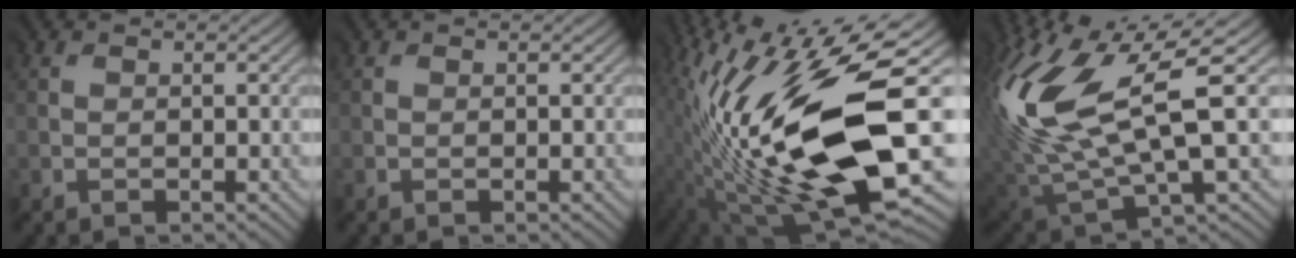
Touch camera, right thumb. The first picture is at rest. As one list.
[{"total": 0.0}, {"total": 18.9, "force": [-0.4, 6.6, 17.8], "torque": [-0.339, -0.011, -0.002]}, {"total": 14.5, "force": [3.6, 5.6, 12.9], "torque": [-0.307, 0.000, 0.077]}]